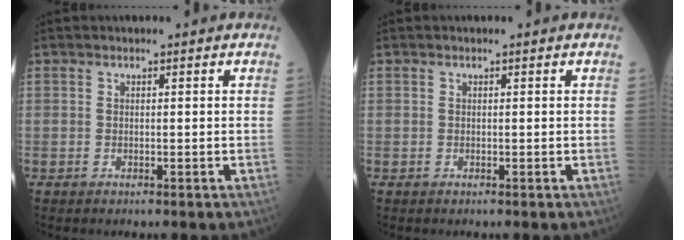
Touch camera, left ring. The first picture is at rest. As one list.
[{"total": 0.0}]